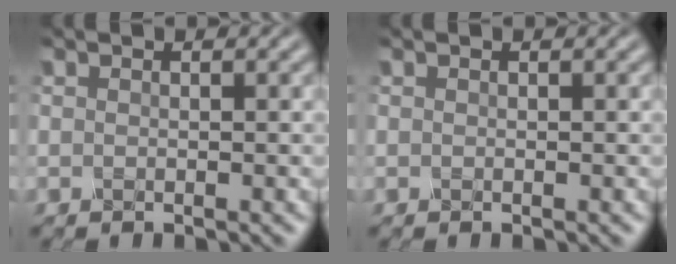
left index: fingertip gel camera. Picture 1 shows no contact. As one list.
[{"total": 0.0}]